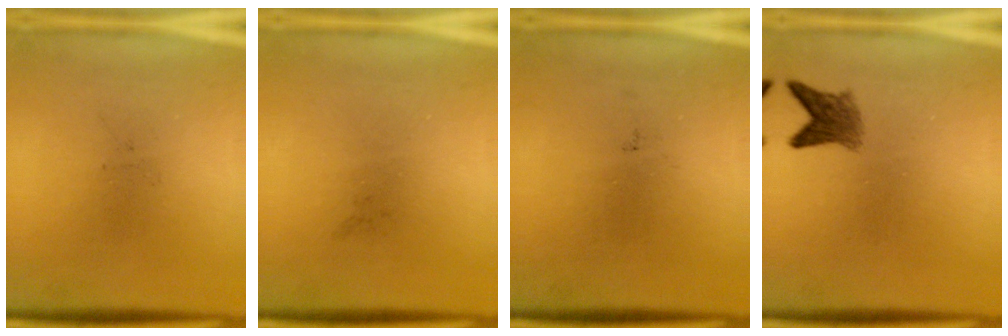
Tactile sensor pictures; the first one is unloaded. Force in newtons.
{"total": 0.0}
{"total": 0.0}
{"total": 3.3}